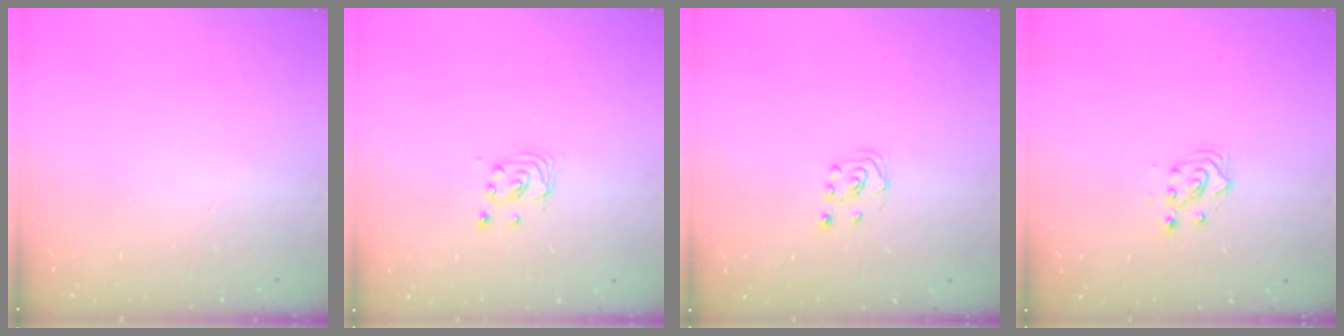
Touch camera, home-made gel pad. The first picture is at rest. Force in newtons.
{"total": 2.5, "press": 2.5, "slide": 0.1}
{"total": 2.3, "press": 2.2, "slide": 0.7}
{"total": 2.3, "press": 2.3, "slide": 0.2}